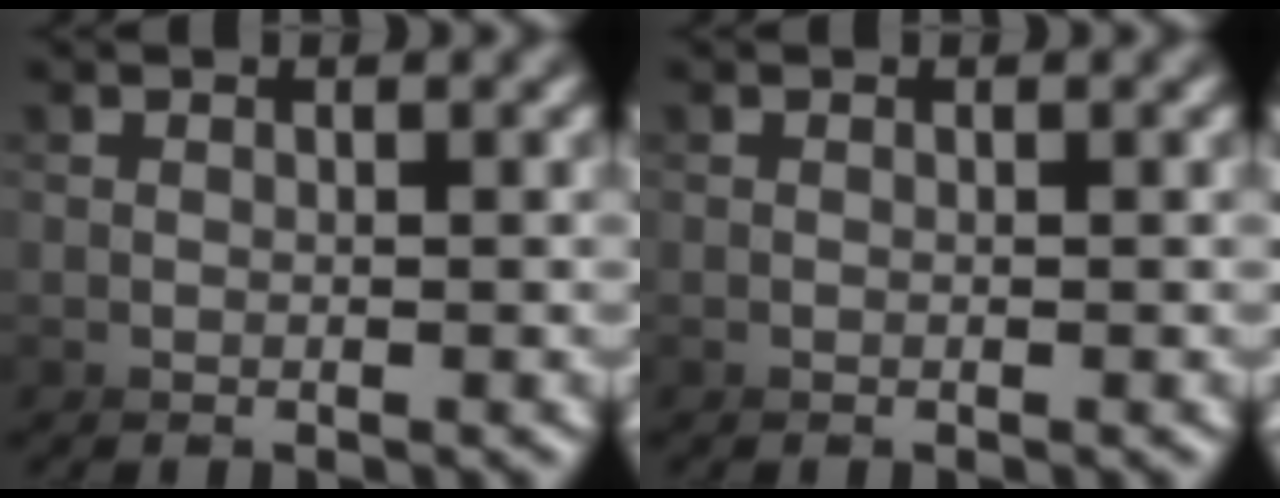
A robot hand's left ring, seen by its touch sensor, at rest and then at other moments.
{"total": 0.0}